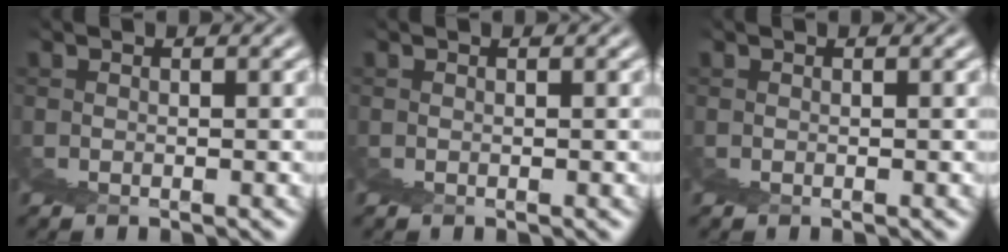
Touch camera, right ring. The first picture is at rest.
{"total": 0.0}
{"total": 0.0}